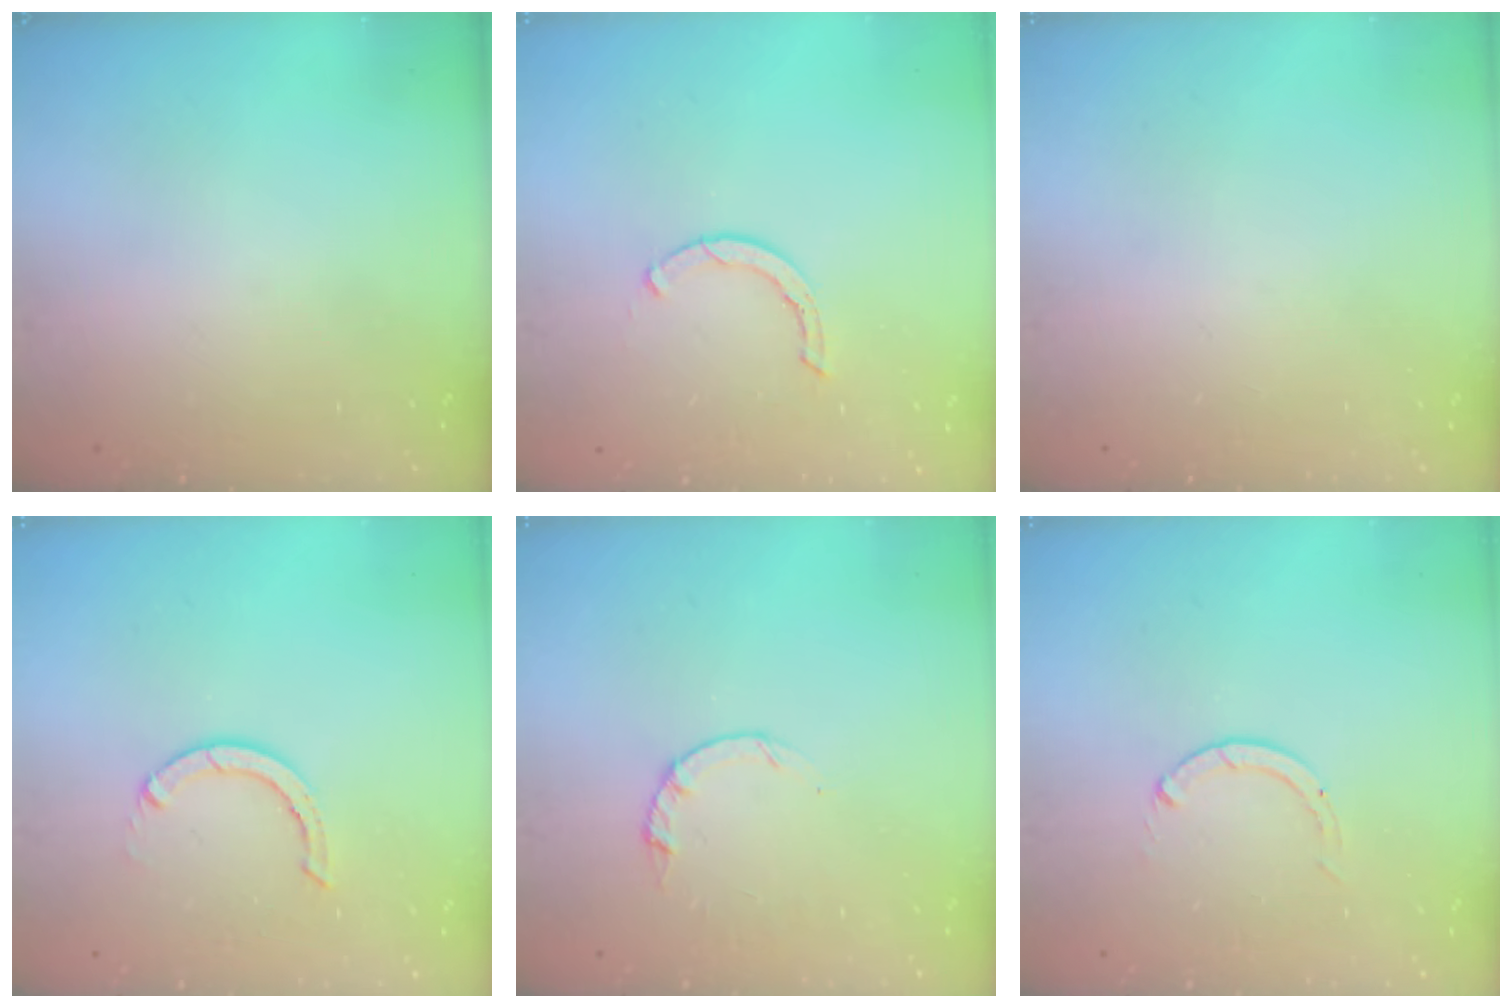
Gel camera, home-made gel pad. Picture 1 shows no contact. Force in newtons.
{"total": 1.7, "press": 1.6, "slide": 0.3}
{"total": 0.0}
{"total": 3.4, "press": 3.4, "slide": 0.3}
{"total": 2.2, "press": 2.1, "slide": 0.4}
{"total": 0.0}